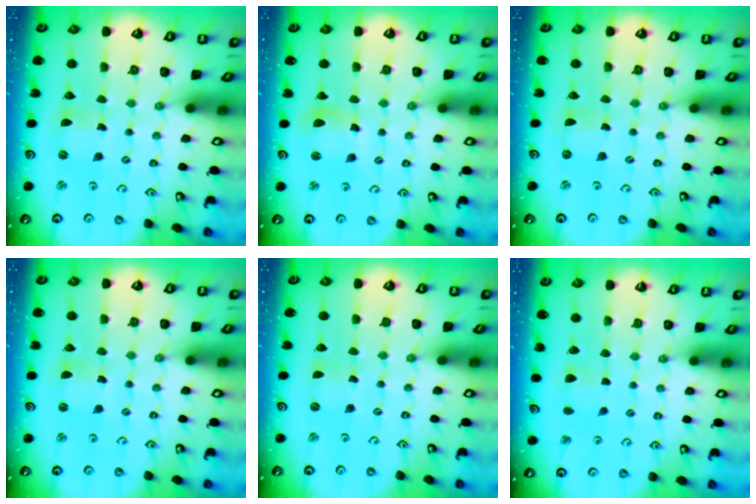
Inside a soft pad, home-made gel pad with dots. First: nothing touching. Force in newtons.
{"total": 6.3, "press": 6.2, "slide": 1.2}
{"total": 0.0}
{"total": 1.3, "press": 1.2, "slide": 0.2}
{"total": 0.0}
{"total": 3.2, "press": 3.1, "slide": 0.6}